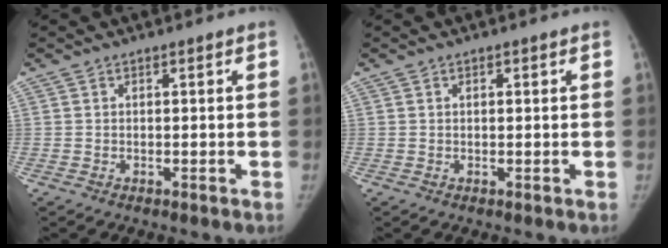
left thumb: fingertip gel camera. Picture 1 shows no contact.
{"total": 0.6, "force": [0.2, 0.3, 0.5], "torque": [-0.007, 0.000, 0.004]}